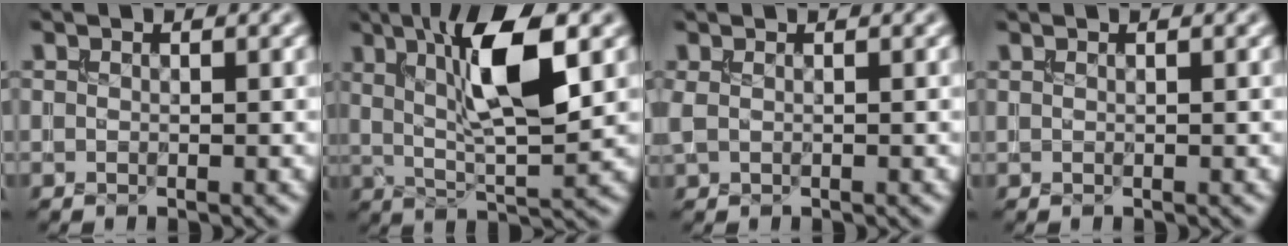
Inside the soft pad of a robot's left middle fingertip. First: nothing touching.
{"total": 8.9, "force": [2.5, 2.3, 8.2], "torque": [-0.134, -0.001, 0.047]}
{"total": 0.7, "force": [0.3, 0.3, 0.6], "torque": [-0.010, 0.004, 0.008]}
{"total": 0.6, "force": [0.3, 0.3, 0.4], "torque": [0.002, -0.003, 0.003]}